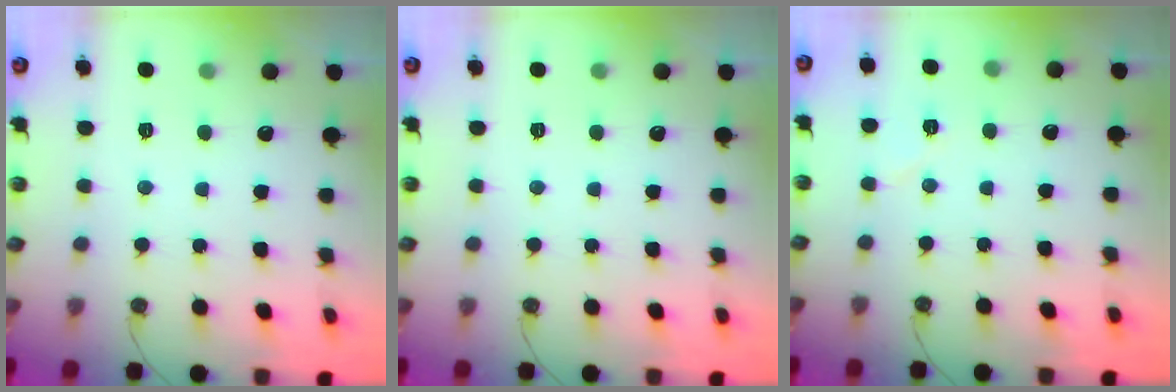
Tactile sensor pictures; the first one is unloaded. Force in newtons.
{"total": 0.0}
{"total": 4.9, "press": 4.6, "slide": 1.8}